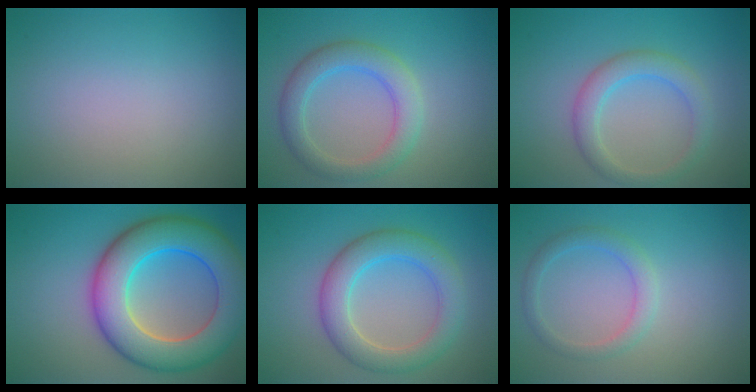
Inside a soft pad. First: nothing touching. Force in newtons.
{"total": 3.9, "press": 3.9, "slide": 0.1}
{"total": 3.1, "press": 3.1, "slide": 0.1}
{"total": 10.8, "press": 10.8, "slide": 0.5}
{"total": 5.2, "press": 5.1, "slide": 0.4}
{"total": 2.1, "press": 2.1, "slide": 0.2}